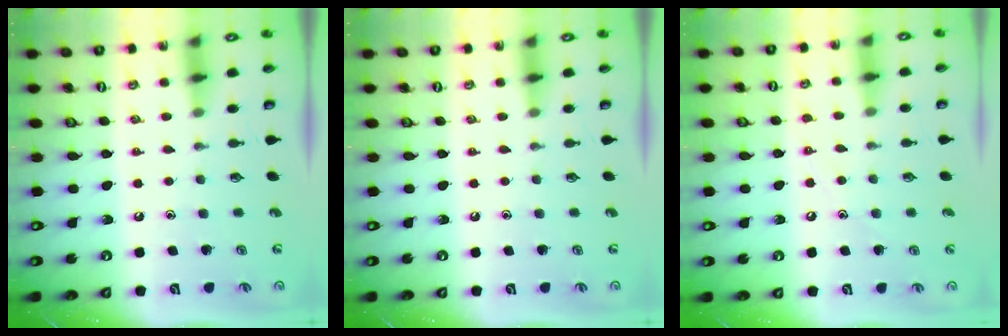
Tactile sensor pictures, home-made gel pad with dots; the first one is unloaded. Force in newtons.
{"total": 0.0}
{"total": 5.1, "press": 5.1, "slide": 0.6}